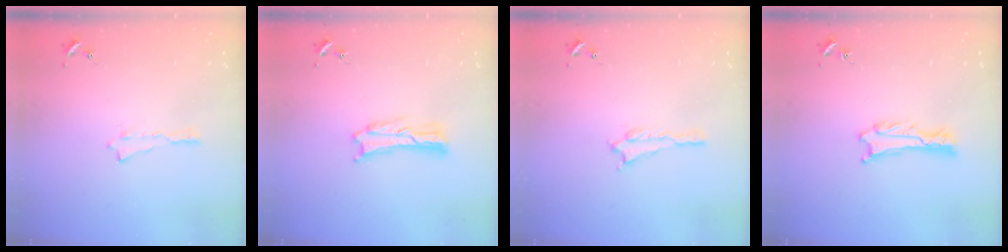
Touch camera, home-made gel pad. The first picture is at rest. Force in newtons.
{"total": 0.8, "press": 0.8, "slide": 0.2}
{"total": 0.6, "press": 0.6, "slide": 0.2}
{"total": 0.9, "press": 0.8, "slide": 0.1}